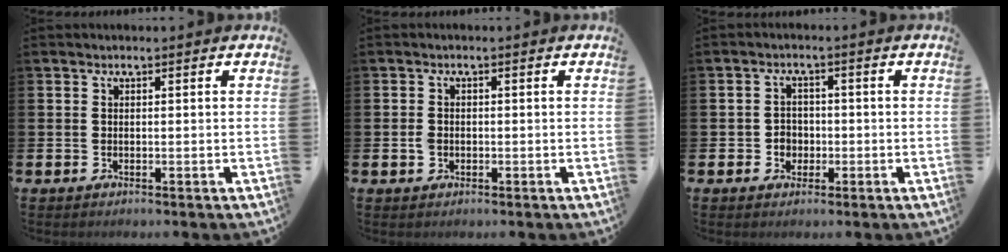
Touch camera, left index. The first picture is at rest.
{"total": 1.5, "force": [-0.3, 1.3, 0.7], "torque": [-0.009, 0.005, -0.009]}
{"total": 2.6, "force": [-0.7, 2.4, 0.7], "torque": [-0.007, 0.001, -0.022]}